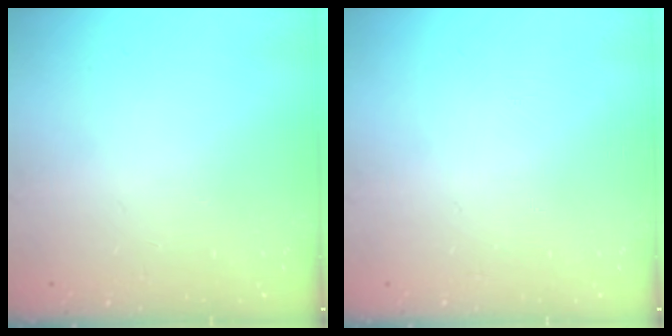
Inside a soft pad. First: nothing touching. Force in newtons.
{"total": 0.0}